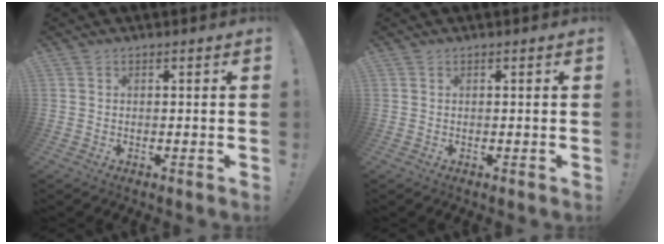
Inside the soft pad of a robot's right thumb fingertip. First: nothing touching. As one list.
[{"total": 0.0}]